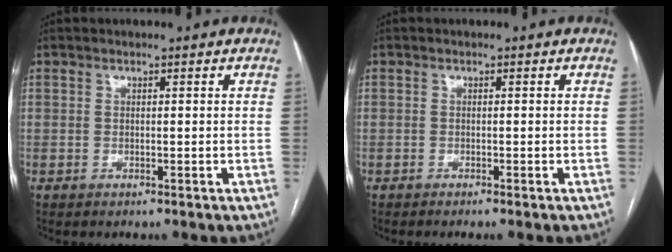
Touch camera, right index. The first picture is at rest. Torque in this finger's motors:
{"motor_torque": [-0.06, 0.12, 0.06, 0.01]}